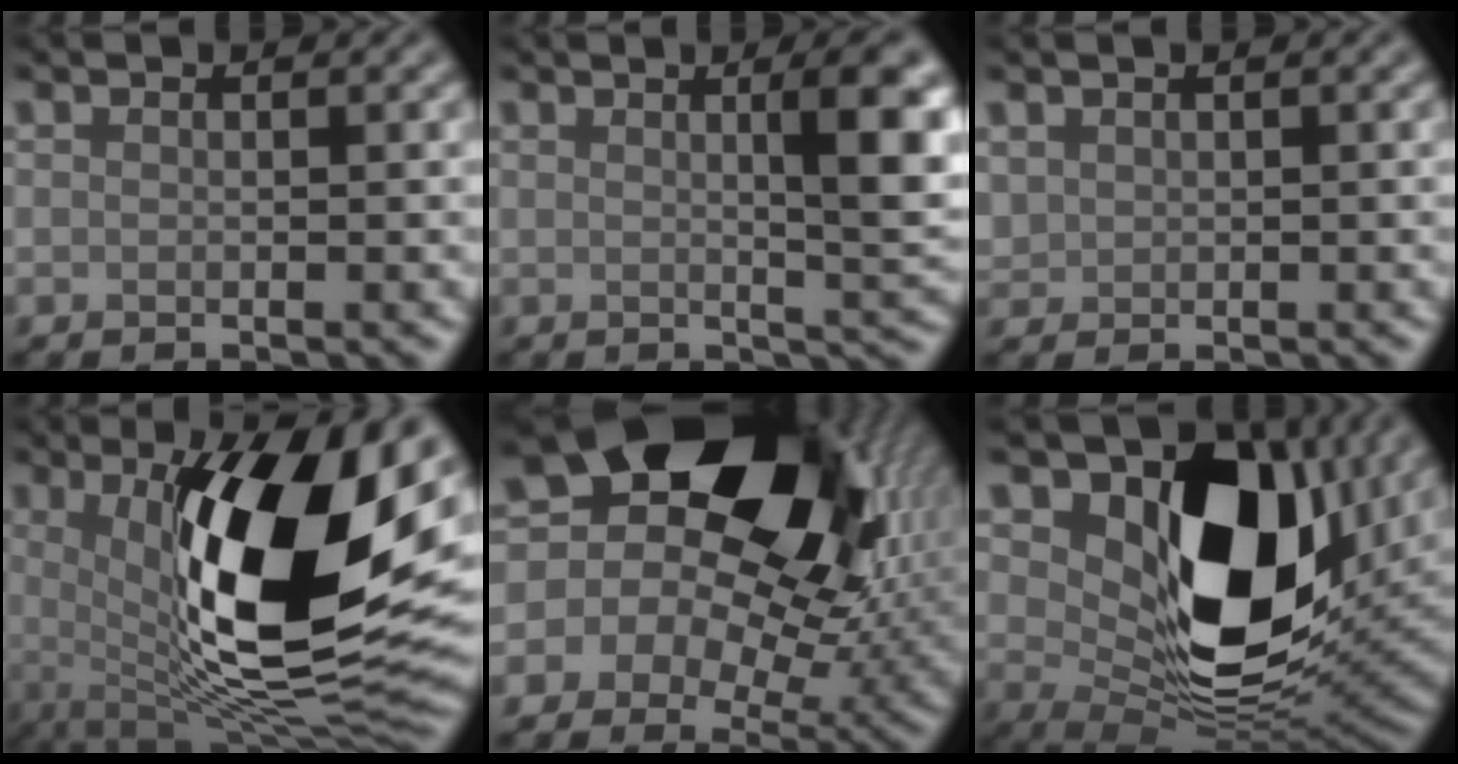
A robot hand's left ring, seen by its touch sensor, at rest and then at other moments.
{"total": 4.5, "force": [0.9, 0.7, 4.4], "torque": [-0.059, 0.005, 0.017]}
{"total": 1.6, "force": [0.6, 1.4, 0.3], "torque": [-0.013, 0.006, 0.016]}
{"total": 14.0, "force": [2.1, 4.6, 13.0], "torque": [-0.208, -0.011, 0.038]}
{"total": 20.4, "force": [6.6, 14.4, 12.9], "torque": [-0.195, 0.059, 0.097]}
{"total": 13.9, "force": [4.3, 8.1, 10.4], "torque": [-0.154, -0.011, 0.086]}